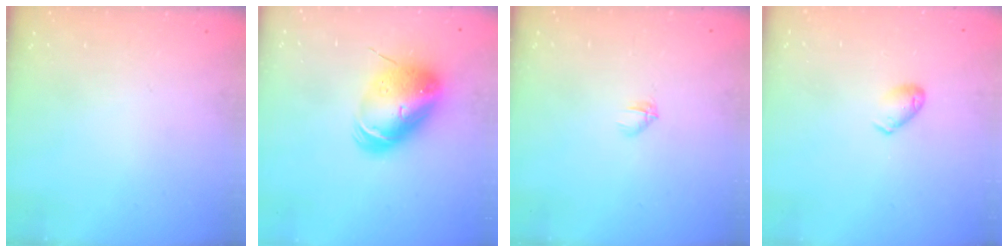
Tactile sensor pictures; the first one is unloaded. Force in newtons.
{"total": 13.5, "press": 13.2, "slide": 2.6}
{"total": 2.7, "press": 2.5, "slide": 0.8}
{"total": 4.8, "press": 4.7, "slide": 0.7}